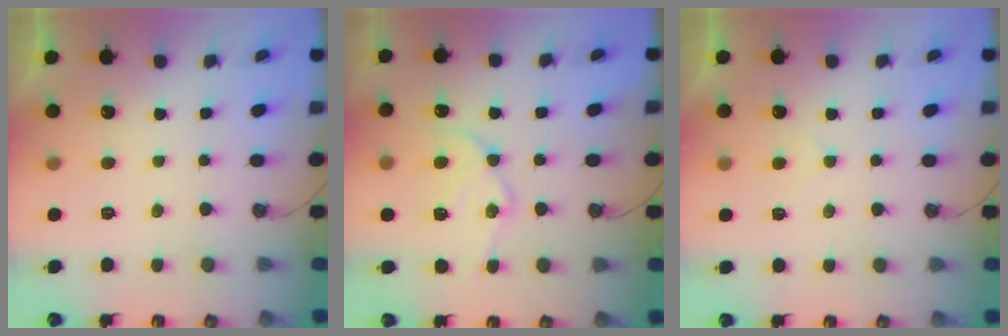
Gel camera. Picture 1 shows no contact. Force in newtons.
{"total": 13.8, "press": 13.7, "slide": 1.0}
{"total": 5.2, "press": 5.1, "slide": 0.7}